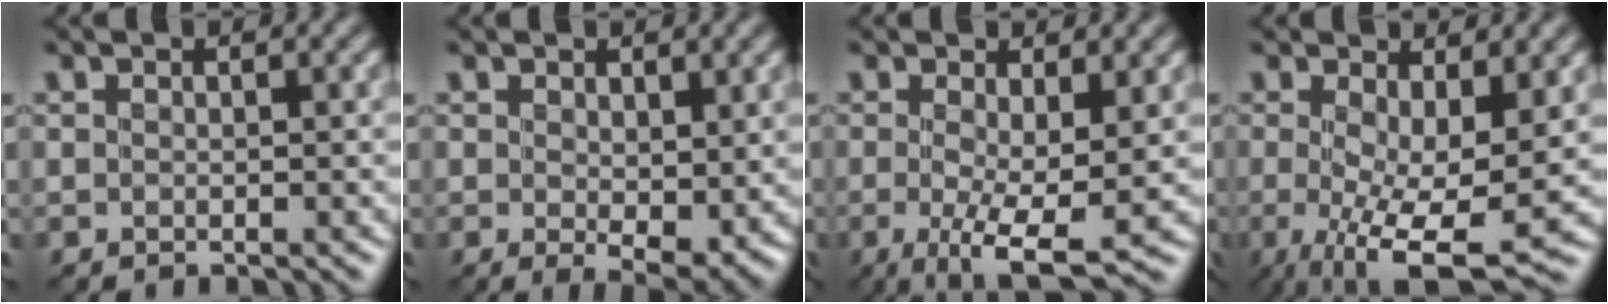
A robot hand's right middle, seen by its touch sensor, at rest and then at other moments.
{"total": 3.6, "force": [0.8, 1.6, 3.2], "torque": [-0.056, -0.012, 0.019]}
{"total": 6.2, "force": [-0.9, 1.6, 6.0], "torque": [-0.104, -0.016, -0.014]}
{"total": 8.9, "force": [-0.8, 2.9, 8.4], "torque": [-0.144, -0.016, -0.012]}